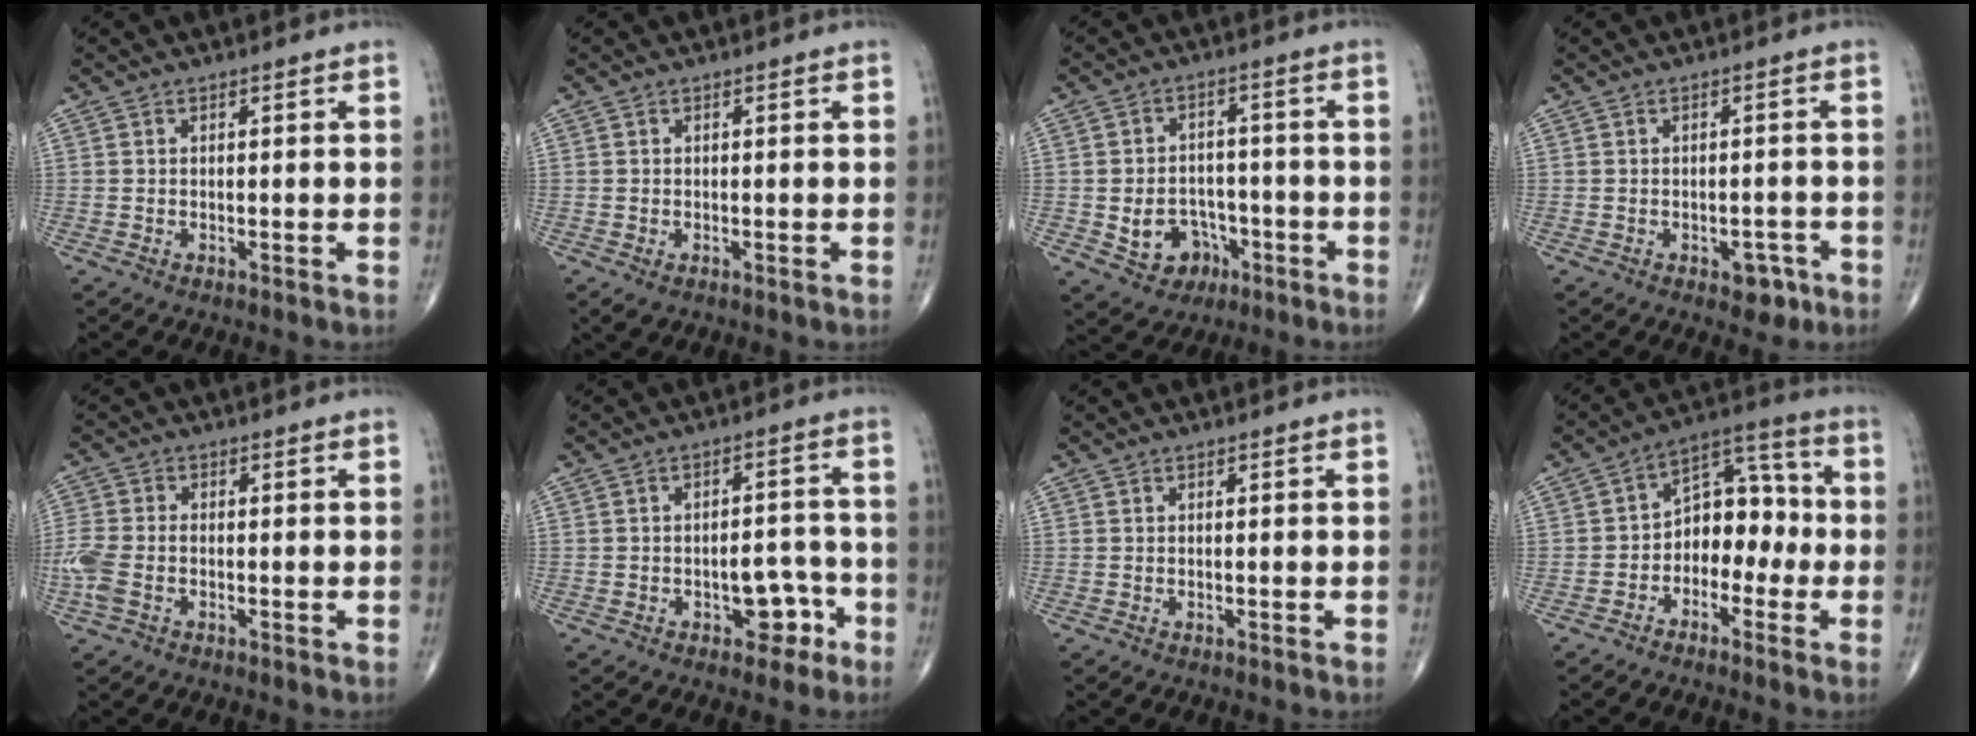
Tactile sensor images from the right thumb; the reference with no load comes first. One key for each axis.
{"total": 1.6, "fx": -0.6, "fy": 1.1, "fz": 1.0, "tx": -0.016, "ty": -0.002, "tz": -0.004}
{"total": 8.7, "fx": -3.0, "fy": 7.0, "fz": 4.0, "tx": -0.033, "ty": 0.031, "tz": -0.037}
{"total": 3.8, "fx": -2.0, "fy": 2.4, "fz": 2.2, "tx": -0.006, "ty": 0.013, "tz": -0.023}
{"total": 6.5, "fx": -2.0, "fy": 4.1, "fz": 4.6, "tx": -0.131, "ty": 0.006, "tz": -0.044}
{"total": 6.5, "fx": -3.1, "fy": 4.0, "fz": 4.1, "tx": -0.024, "ty": 0.040, "tz": -0.039}
{"total": 0.0}
{"total": 9.9, "fx": -2.2, "fy": 6.9, "fz": 6.7, "tx": -0.061, "ty": 0.045, "tz": -0.051}